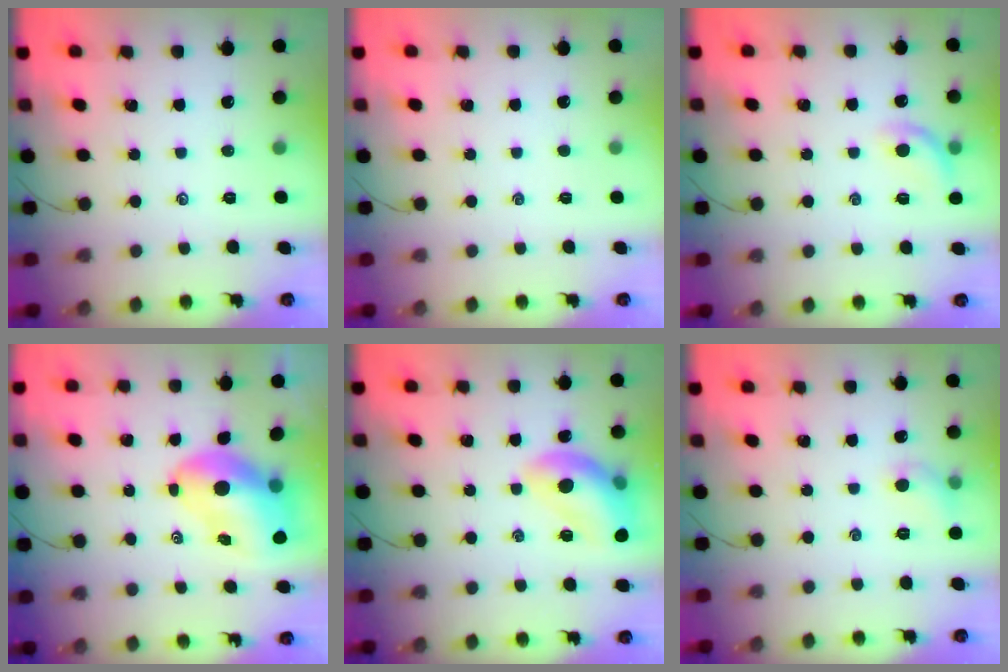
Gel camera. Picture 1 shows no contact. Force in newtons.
{"total": 0.0}
{"total": 8.8, "press": 8.6, "slide": 1.7}
{"total": 10.7, "press": 10.3, "slide": 3.1}
{"total": 14.9, "press": 14.8, "slide": 1.7}
{"total": 5.8, "press": 5.7, "slide": 1.3}